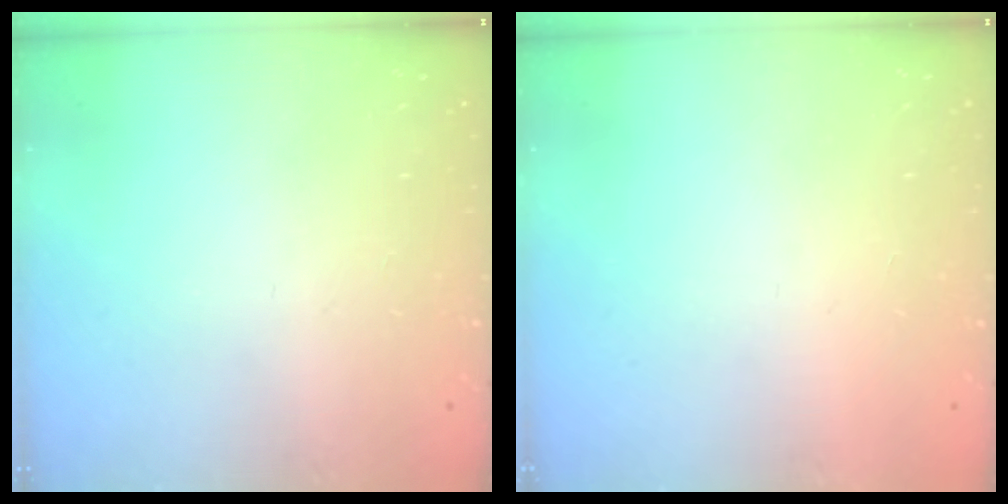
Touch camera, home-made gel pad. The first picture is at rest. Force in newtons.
{"total": 1.5, "press": 1.5, "slide": 0.1}